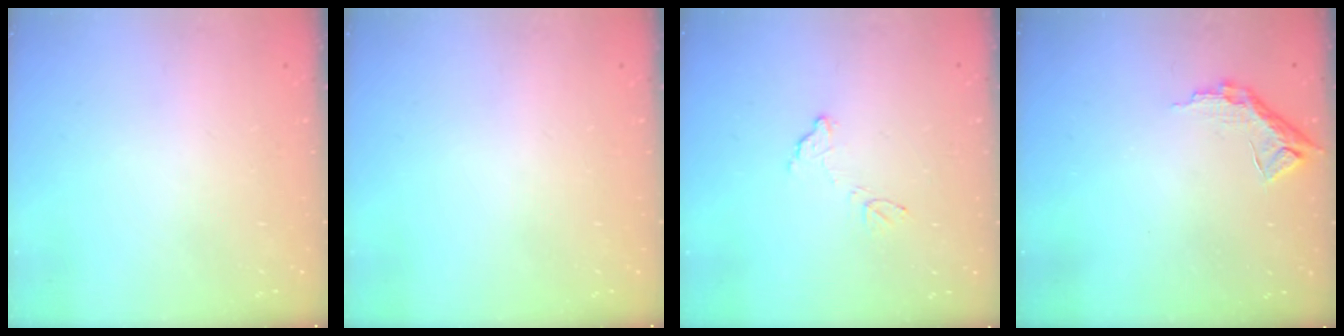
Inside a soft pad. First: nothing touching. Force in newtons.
{"total": 0.0}
{"total": 8.8, "press": 8.8, "slide": 0.5}
{"total": 8.9, "press": 8.9, "slide": 0.5}